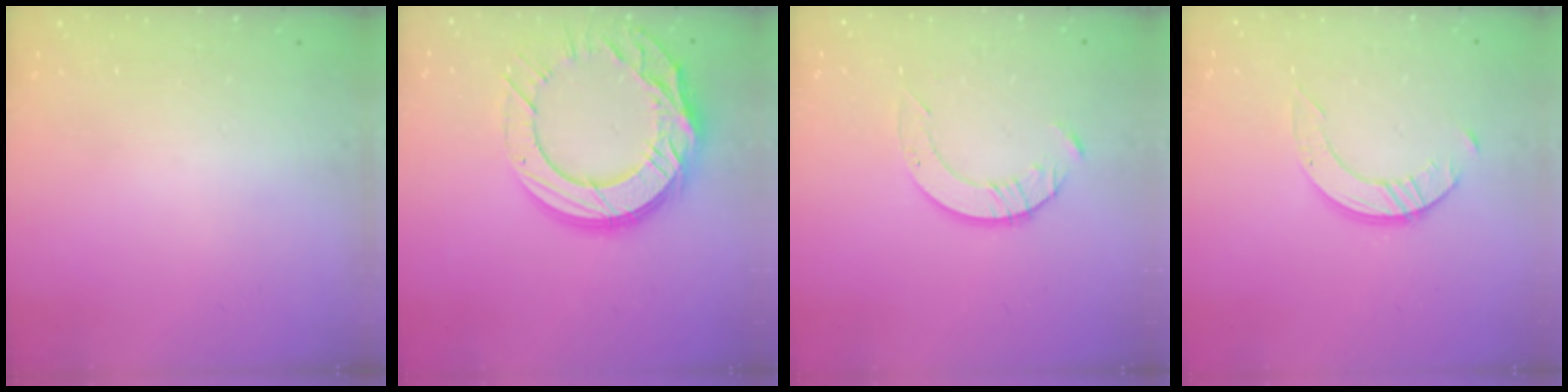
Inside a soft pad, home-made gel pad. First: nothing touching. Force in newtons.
{"total": 20.4, "press": 20.3, "slide": 2.0}
{"total": 4.7, "press": 4.6, "slide": 0.6}
{"total": 4.2, "press": 4.2, "slide": 0.4}